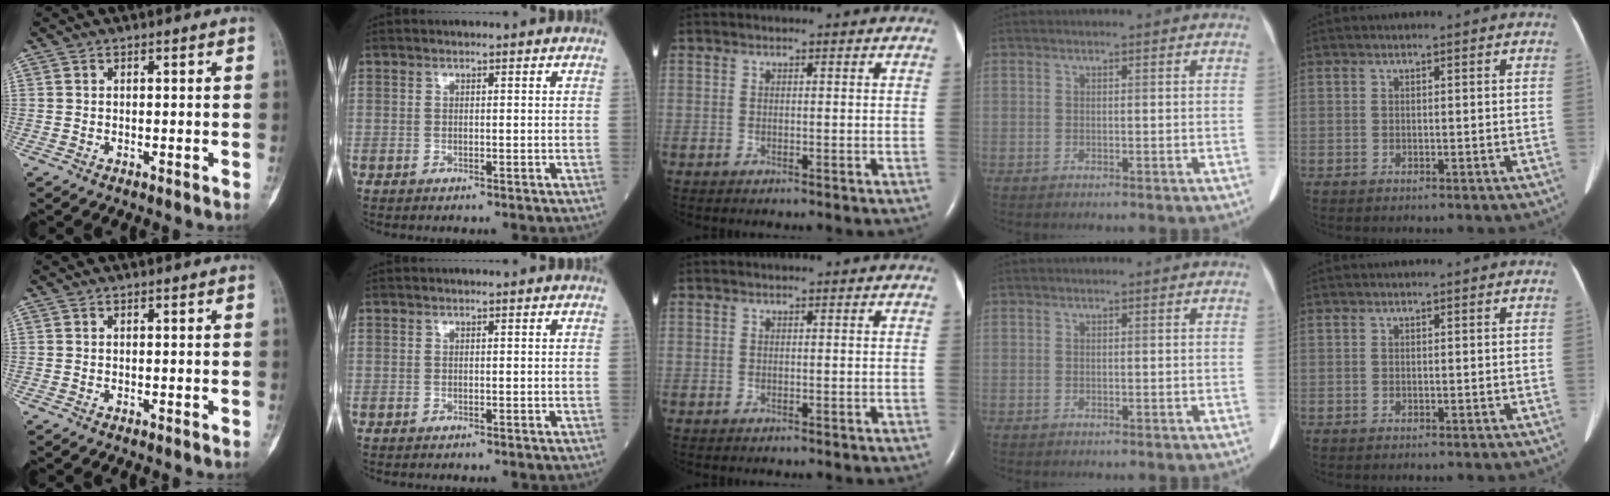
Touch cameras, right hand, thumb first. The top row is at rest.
{}